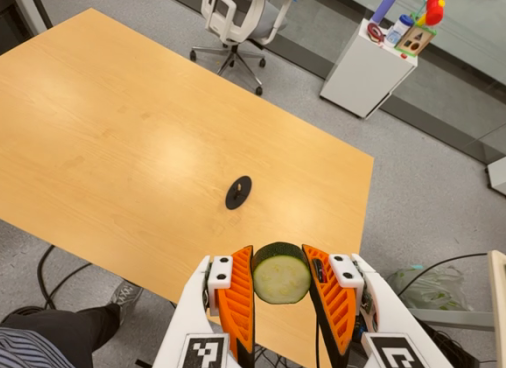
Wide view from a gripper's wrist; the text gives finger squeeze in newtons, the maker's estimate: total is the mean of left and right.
{"total": 12.3, "left": 11.8, "right": 12.9}